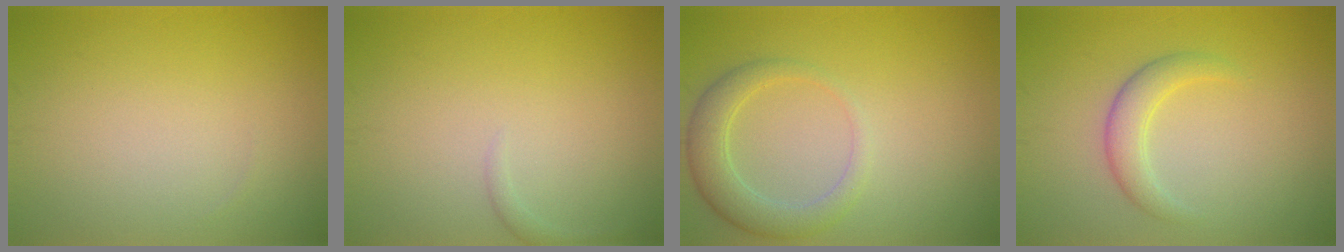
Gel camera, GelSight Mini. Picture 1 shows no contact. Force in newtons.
{"total": 0.8, "press": 0.8, "slide": 0.1}
{"total": 3.6, "press": 3.5, "slide": 0.5}
{"total": 2.7, "press": 2.7, "slide": 0.1}